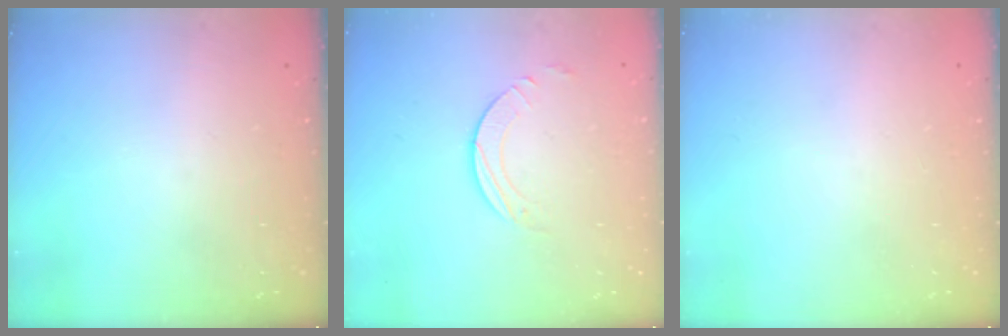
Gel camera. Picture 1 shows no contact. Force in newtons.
{"total": 2.7, "press": 2.7, "slide": 0.2}
{"total": 0.0}